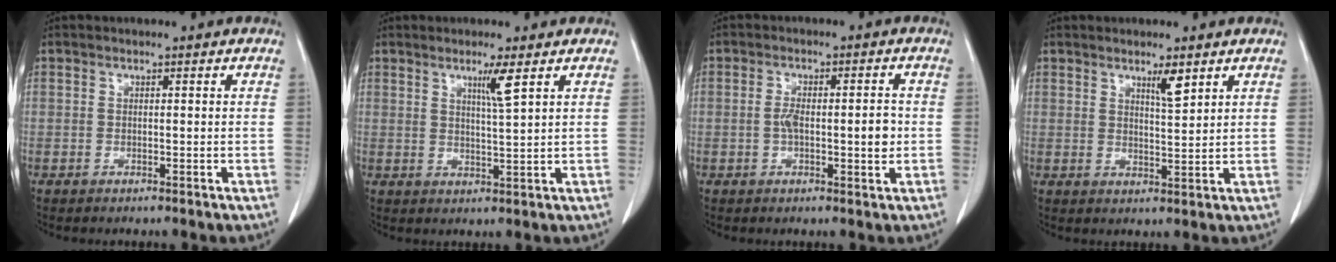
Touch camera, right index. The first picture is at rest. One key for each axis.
{"total": 3.5, "fx": 2.0, "fy": -0.7, "fz": 2.9, "tx": -0.051, "ty": -0.008, "tz": 0.037}
{"total": 5.3, "fx": -0.6, "fy": 1.5, "fz": 5.0, "tx": -0.099, "ty": 0.005, "tz": -0.009}
{"total": 3.2, "fx": 2.2, "fy": 0.3, "fz": 2.2, "tx": -0.038, "ty": -0.003, "tz": 0.038}